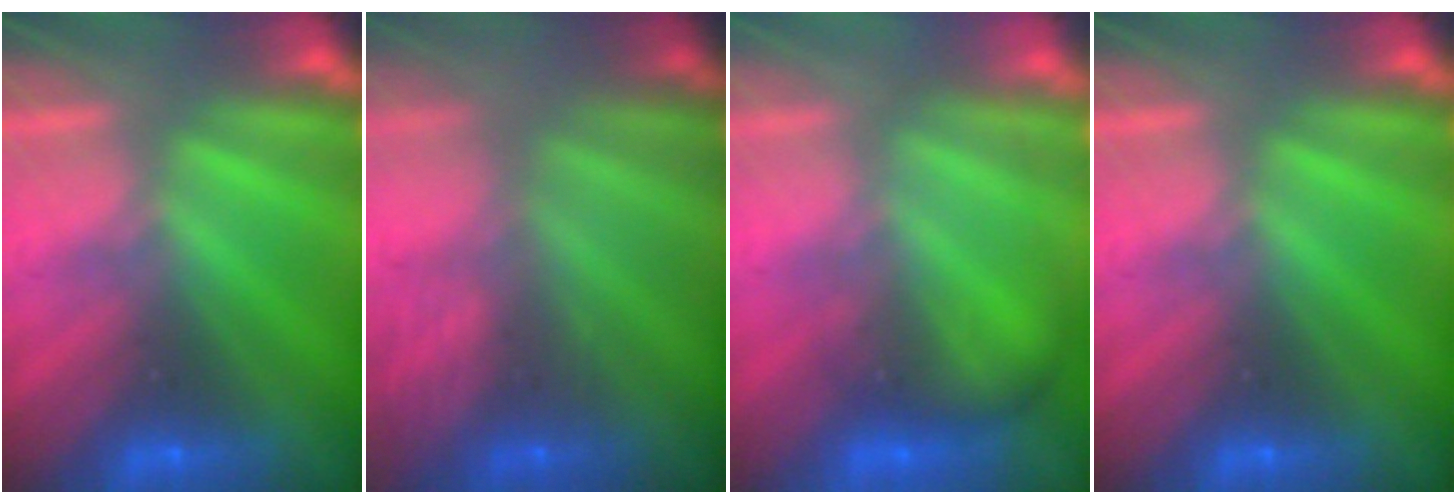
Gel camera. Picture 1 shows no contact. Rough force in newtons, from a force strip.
{"total": 2.8}
{"total": 1.8}
{"total": 0.0}